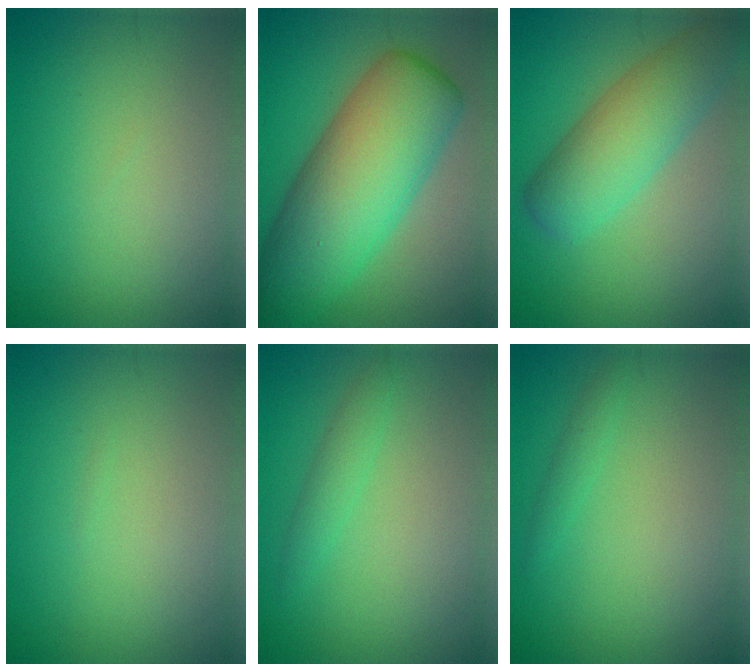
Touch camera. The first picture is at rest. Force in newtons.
{"total": 11.7, "press": 11.7, "slide": 0.1}
{"total": 6.2, "press": 6.2, "slide": 0.2}
{"total": 0.0}
{"total": 1.5, "press": 1.5, "slide": 0.1}
{"total": 1.0, "press": 1.0, "slide": 0.1}